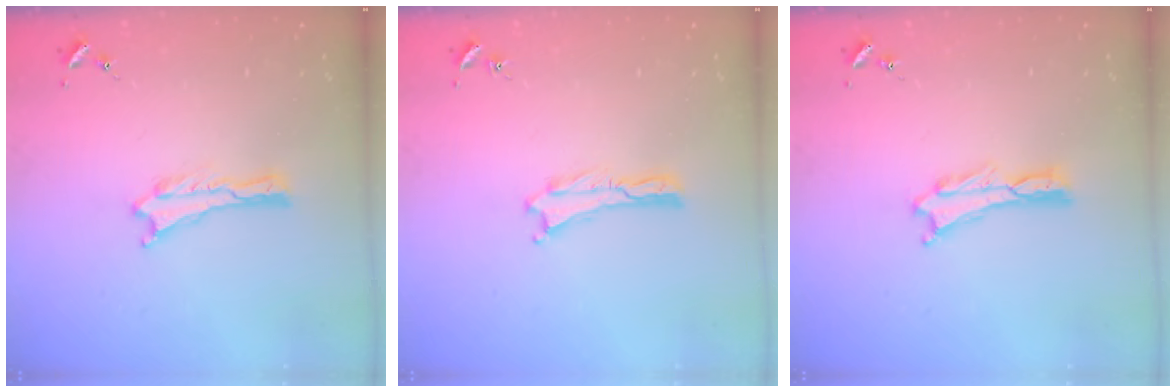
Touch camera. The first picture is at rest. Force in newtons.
{"total": 0.0}
{"total": 0.0}